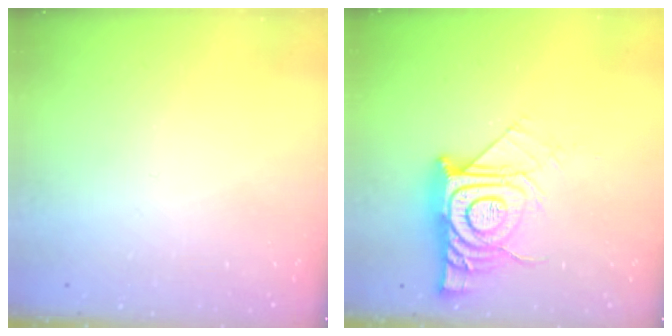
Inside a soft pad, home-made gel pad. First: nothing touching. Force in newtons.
{"total": 15.3, "press": 15.2, "slide": 1.1}